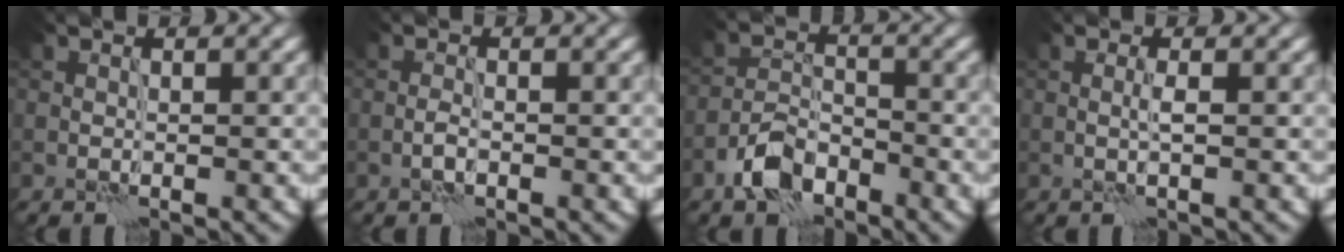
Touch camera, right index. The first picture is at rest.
{"total": 1.1, "force": [-0.6, 0.3, 0.8], "torque": [-0.019, 0.003, -0.014]}
{"total": 4.2, "force": [-2.9, 2.2, 2.2], "torque": [-0.037, 0.005, -0.064]}
{"total": 0.9, "force": [0.1, -0.1, 0.9], "torque": [-0.021, 0.002, 0.000]}